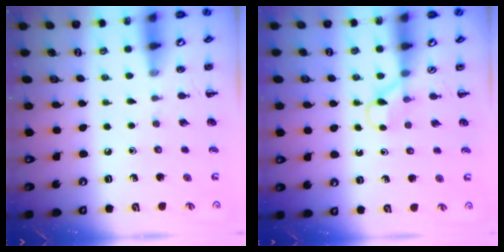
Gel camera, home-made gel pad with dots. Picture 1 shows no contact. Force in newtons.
{"total": 2.6, "press": 2.5, "slide": 0.9}